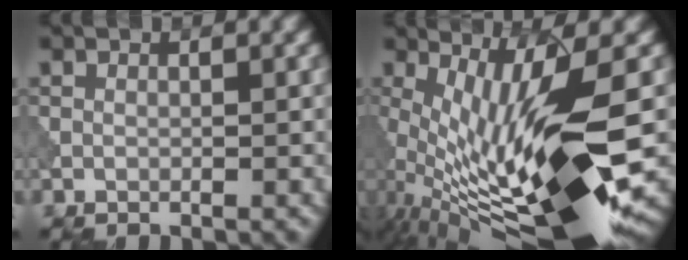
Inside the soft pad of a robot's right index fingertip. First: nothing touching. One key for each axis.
{"total": 14.2, "fx": -2.1, "fy": 3.3, "fz": 13.6, "tx": -0.232, "ty": -0.007, "tz": -0.031}